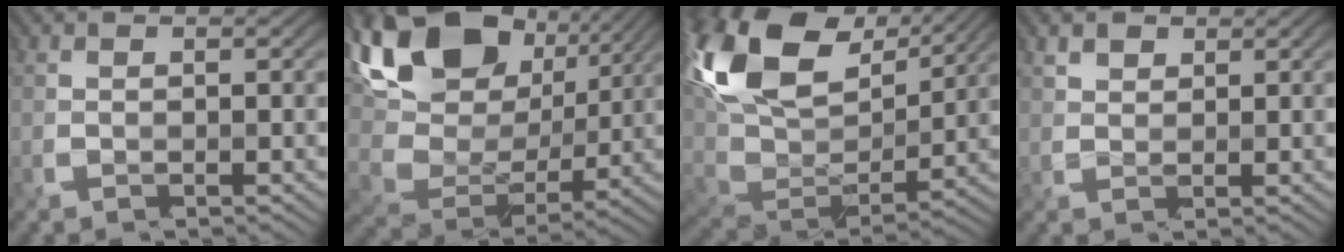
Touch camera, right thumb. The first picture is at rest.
{"total": 18.0, "force": [8.5, 10.0, 12.2], "torque": [-0.276, 0.023, 0.164]}
{"total": 17.4, "force": [9.3, 8.6, 11.9], "torque": [-0.295, 0.027, 0.179]}
{"total": 2.3, "force": [1.7, 1.0, 1.1], "torque": [-0.043, -0.007, 0.044]}